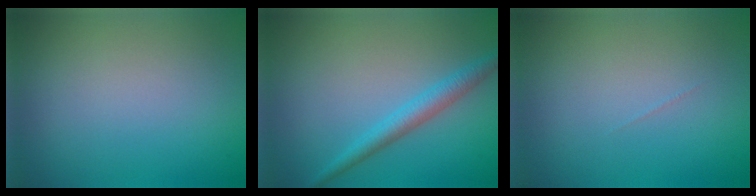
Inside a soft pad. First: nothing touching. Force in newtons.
{"total": 2.7, "press": 2.7, "slide": 0.1}
{"total": 0.0}